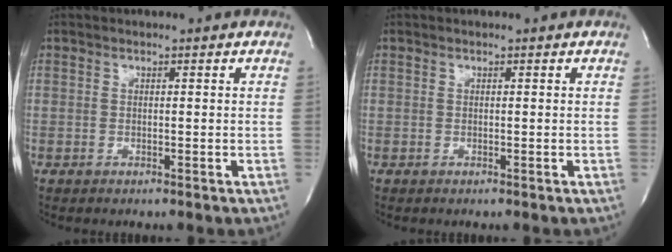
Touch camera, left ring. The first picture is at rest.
{"total": 0.0}